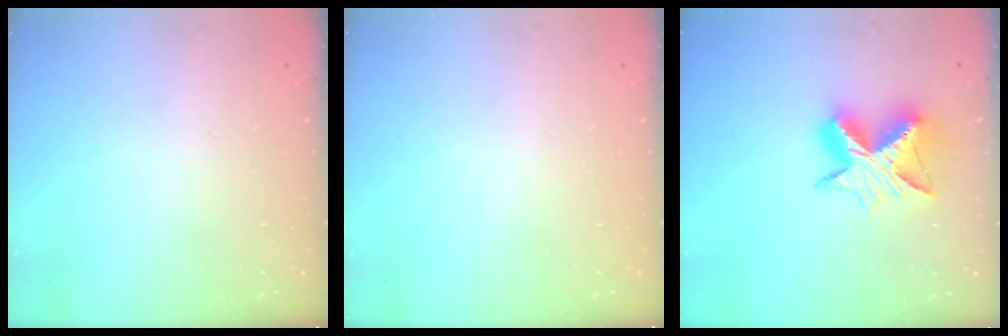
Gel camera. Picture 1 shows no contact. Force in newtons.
{"total": 0.0}
{"total": 11.4, "press": 11.3, "slide": 1.0}